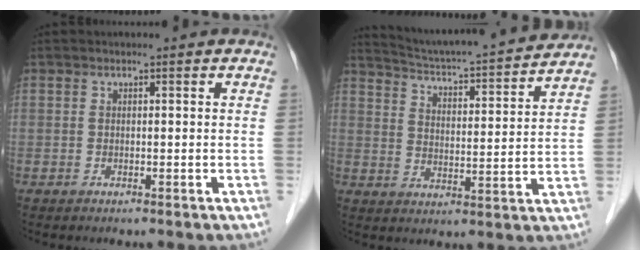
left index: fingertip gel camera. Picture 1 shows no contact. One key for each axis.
{"total": 17.5, "fx": 16.5, "fy": 0.2, "fz": 6.0, "tx": -0.105, "ty": -0.012, "tz": 0.235}